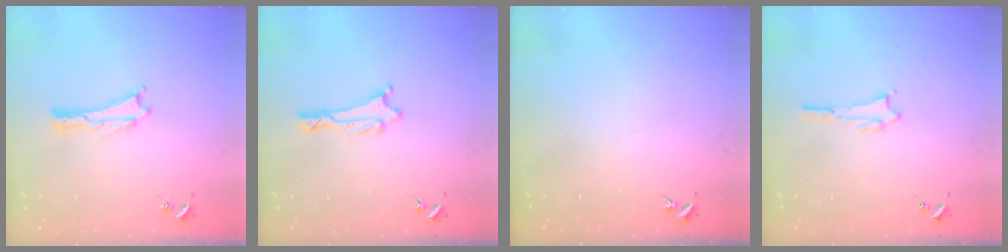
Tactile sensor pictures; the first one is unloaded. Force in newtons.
{"total": 1.0, "press": 1.0, "slide": 0.2}
{"total": 0.0}
{"total": 1.0, "press": 1.0, "slide": 0.1}